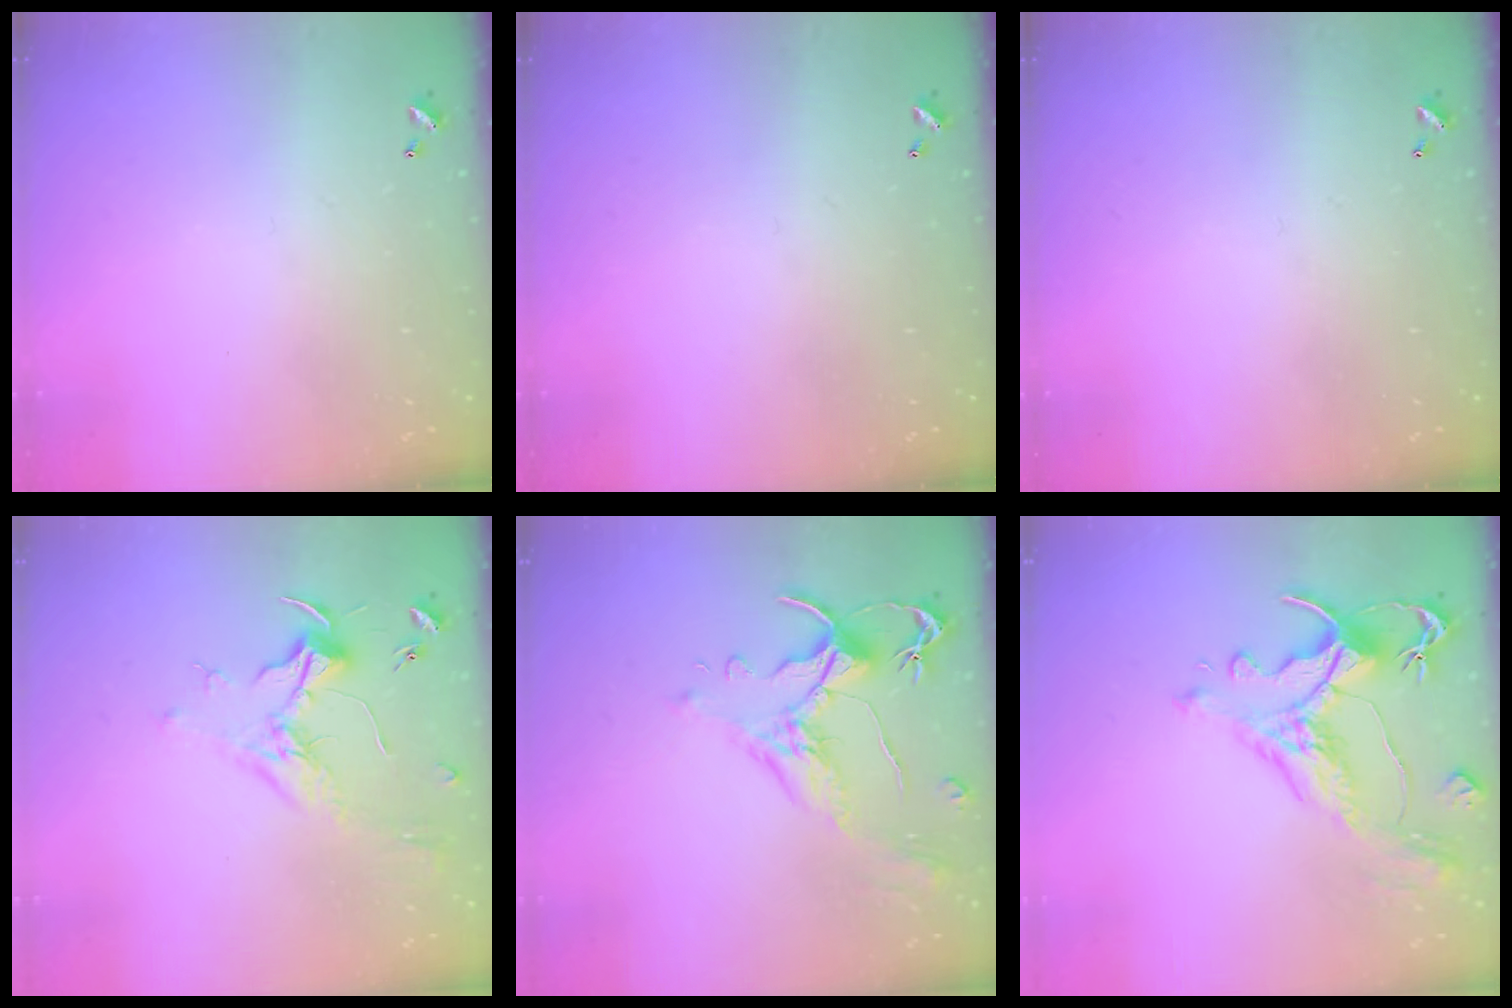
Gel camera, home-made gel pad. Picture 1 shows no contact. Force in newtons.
{"total": 0.0}
{"total": 0.0}
{"total": 1.9, "press": 1.7, "slide": 0.8}
{"total": 1.5, "press": 1.0, "slide": 1.1}
{"total": 1.8, "press": 0.9, "slide": 1.5}